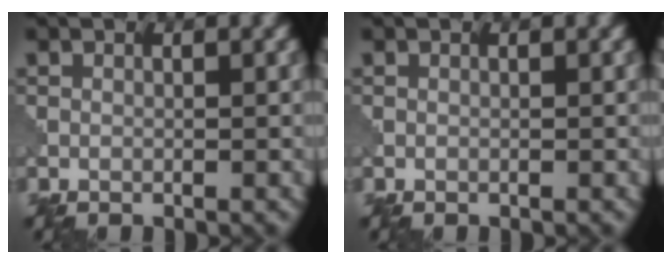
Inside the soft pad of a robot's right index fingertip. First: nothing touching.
{"total": 0.0}